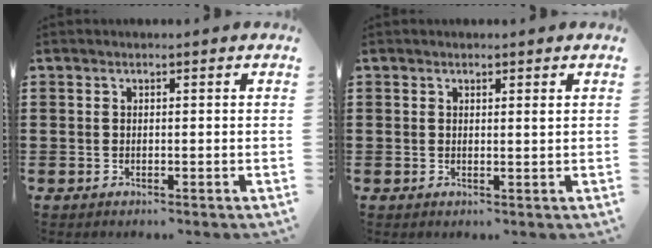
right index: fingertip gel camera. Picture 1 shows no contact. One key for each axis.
{"total": 0.8, "fx": 0.5, "fy": 0.1, "fz": 0.6, "tx": -0.013, "ty": -0.001, "tz": 0.010}